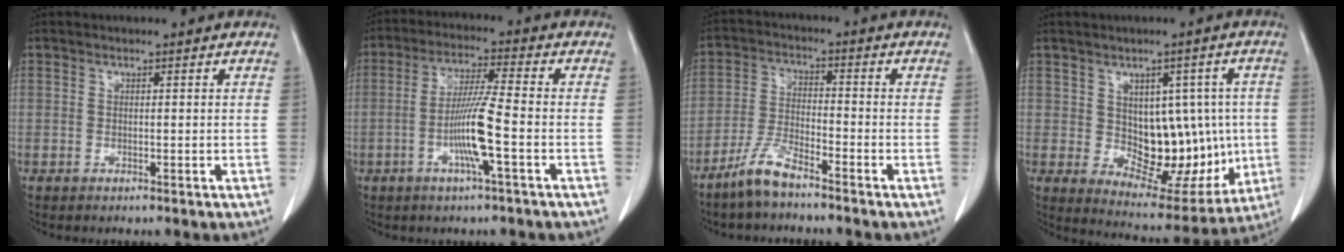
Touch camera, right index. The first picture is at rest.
{"total": 8.7, "force": [-2.5, -0.4, 8.3], "torque": [-0.162, -0.004, -0.051]}
{"total": 5.9, "force": [-4.9, 0.8, 3.3], "torque": [-0.074, -0.010, -0.105]}
{"total": 13.6, "force": [-0.3, 7.8, 11.2], "torque": [-0.130, 0.013, 0.023]}